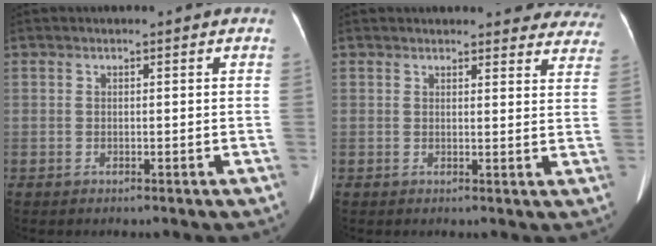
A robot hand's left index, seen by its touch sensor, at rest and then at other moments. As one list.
[{"total": 18.0, "force": [16.8, 4.7, 4.7], "torque": [-0.035, -0.022, 0.173]}]